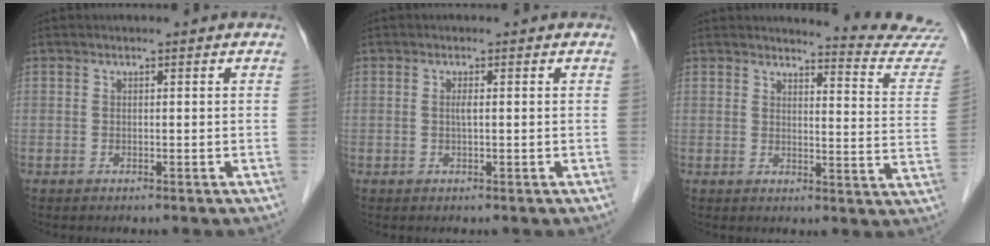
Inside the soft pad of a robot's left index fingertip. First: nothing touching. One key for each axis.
{"total": 0.9, "fx": -0.1, "fy": 0.0, "fz": 0.9, "tx": -0.020, "ty": -0.003, "tz": -0.003}
{"total": 12.2, "fx": 12.1, "fy": -1.4, "fz": 0.0, "tx": 0.004, "ty": -0.122, "tz": 0.115}